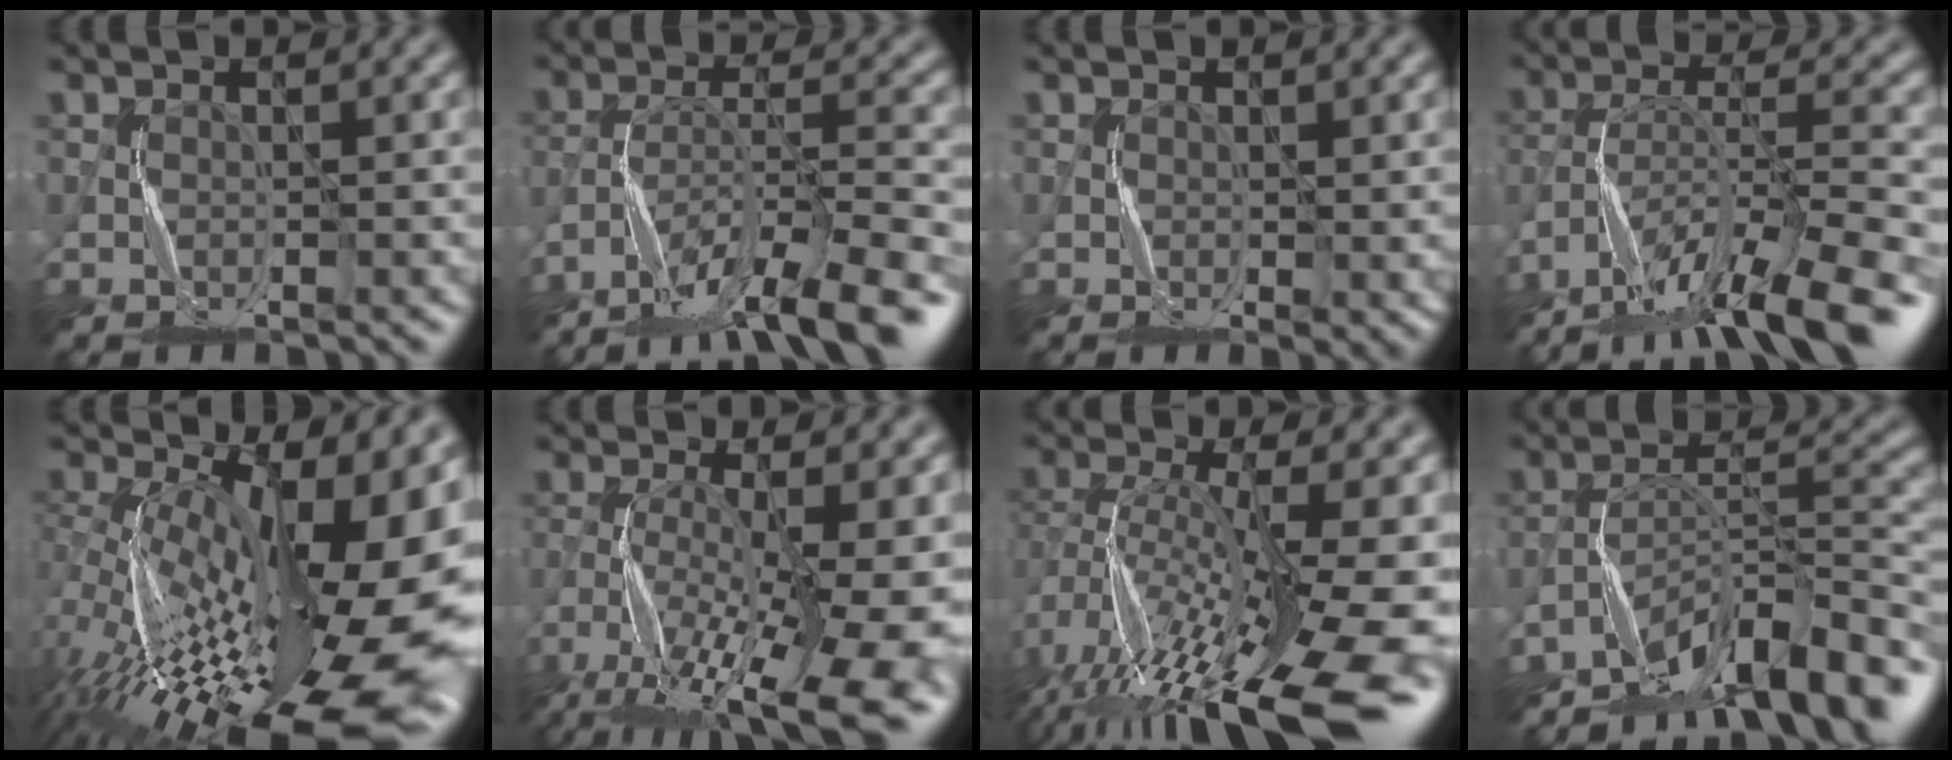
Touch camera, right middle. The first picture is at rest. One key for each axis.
{"total": 12.0, "fx": -9.4, "fy": 2.7, "fz": 6.9, "tx": -0.117, "ty": -0.010, "tz": -0.147}
{"total": 1.5, "fx": 0.1, "fy": 0.6, "fz": 1.4, "tx": -0.017, "ty": -0.003, "tz": 0.004}
{"total": 13.3, "fx": -10.7, "fy": 3.0, "fz": 7.3, "tx": -0.133, "ty": 0.000, "tz": -0.164}
{"total": 19.3, "fx": -2.8, "fy": 7.9, "fz": 17.4, "tx": -0.256, "ty": -0.008, "tz": -0.050}
{"total": 12.5, "fx": -5.1, "fy": 4.1, "fz": 10.7, "tx": -0.213, "ty": -0.013, "tz": -0.088}
{"total": 15.1, "fx": -5.5, "fy": 5.1, "fz": 13.1, "tx": -0.244, "ty": -0.002, "tz": -0.085}
{"total": 9.9, "fx": -7.9, "fy": 2.7, "fz": 5.4, "tx": -0.068, "ty": 0.009, "tz": -0.143}